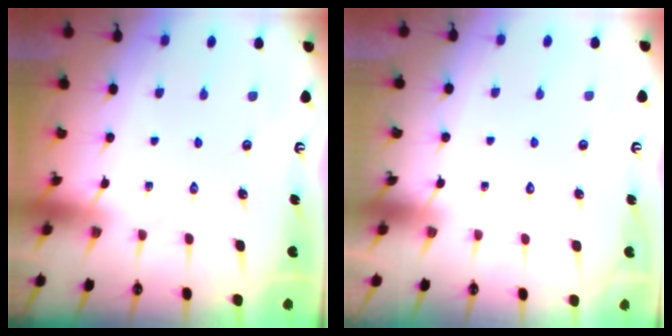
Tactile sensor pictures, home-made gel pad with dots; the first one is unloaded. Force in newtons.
{"total": 1.6, "press": 1.5, "slide": 0.1}